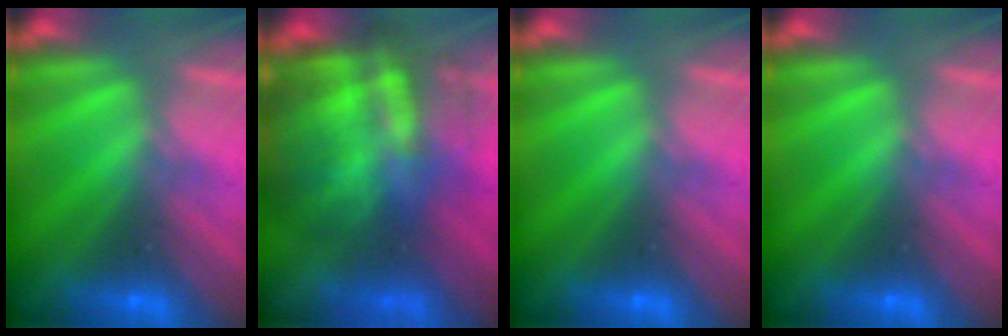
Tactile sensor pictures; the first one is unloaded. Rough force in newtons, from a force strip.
{"total": 7.8}
{"total": 0.0}
{"total": 0.0}